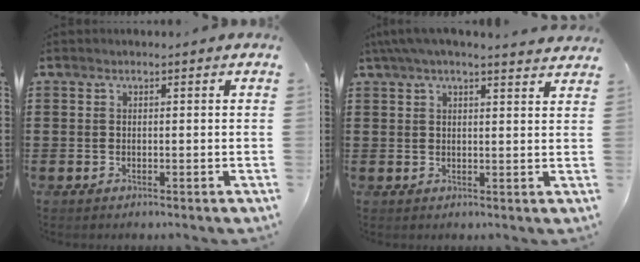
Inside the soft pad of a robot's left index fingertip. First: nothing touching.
{"total": 4.0, "force": [3.4, 0.1, 2.0], "torque": [-0.049, -0.005, 0.061]}